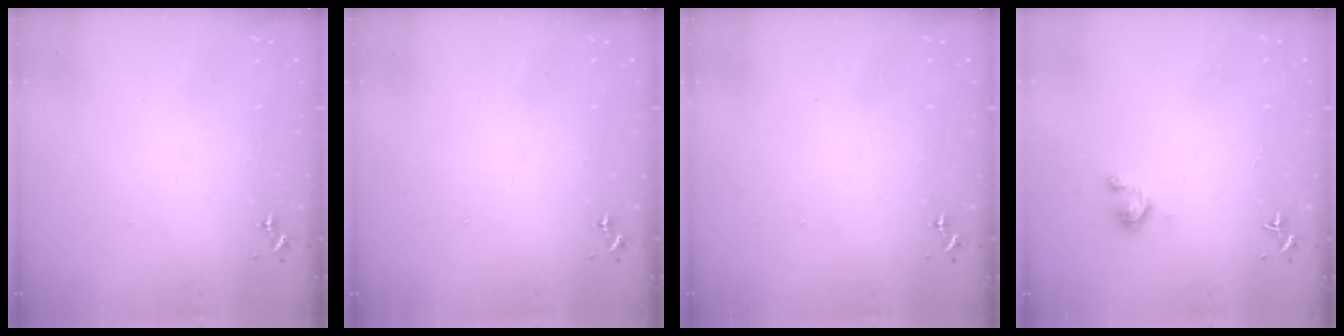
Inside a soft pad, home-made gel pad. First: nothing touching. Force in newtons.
{"total": 0.0}
{"total": 0.0}
{"total": 2.9, "press": 2.9, "slide": 0.3}